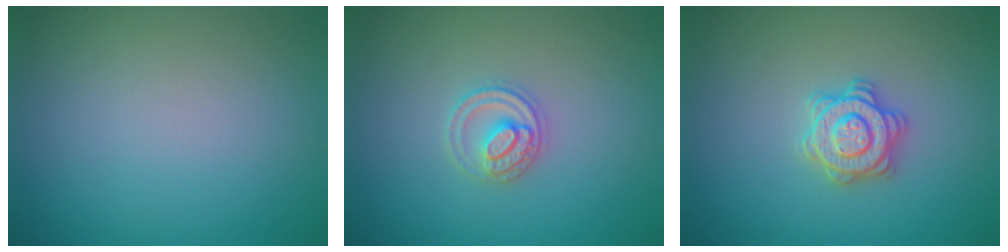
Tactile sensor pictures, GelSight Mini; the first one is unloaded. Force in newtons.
{"total": 2.5, "press": 2.4, "slide": 0.3}
{"total": 3.3, "press": 3.2, "slide": 0.9}